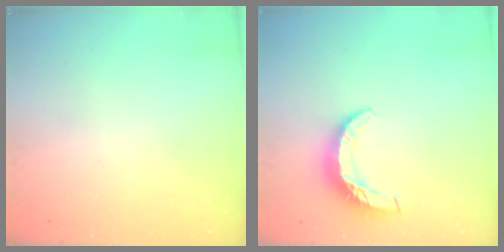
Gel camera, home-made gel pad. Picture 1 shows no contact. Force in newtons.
{"total": 8.6, "press": 8.5, "slide": 0.8}